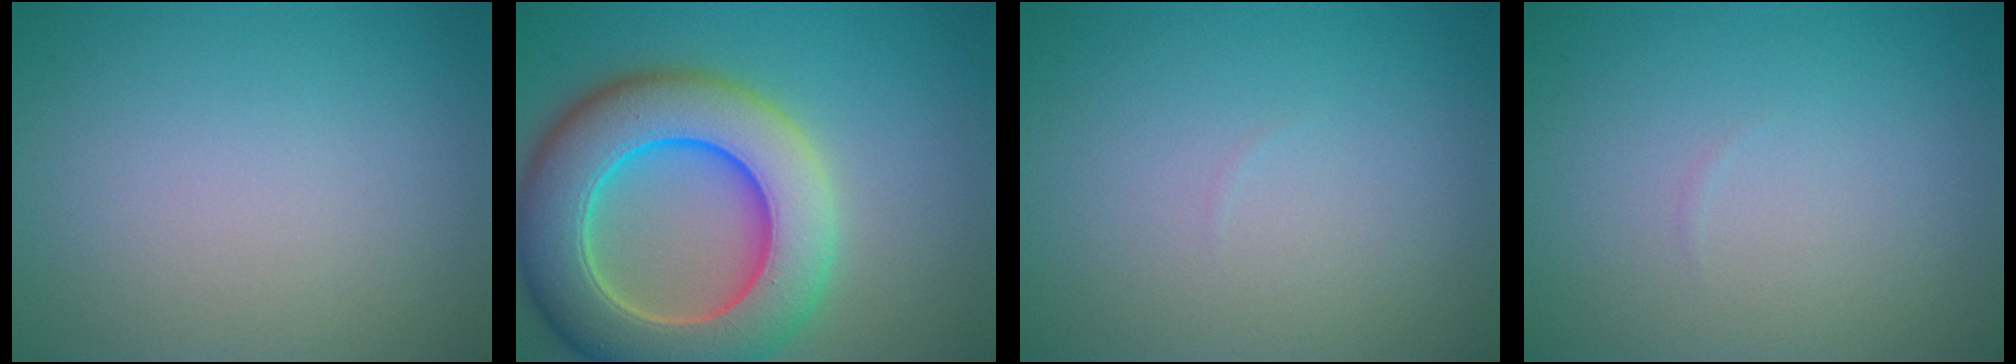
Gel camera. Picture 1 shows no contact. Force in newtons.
{"total": 11.7, "press": 11.7, "slide": 0.5}
{"total": 0.0}
{"total": 0.0}